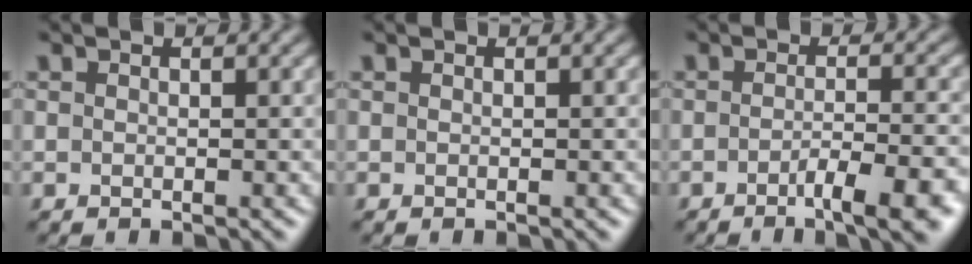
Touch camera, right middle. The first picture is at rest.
{"total": 0.0}
{"total": 6.5, "force": [-3.1, 1.7, 5.5], "torque": [-0.066, -0.002, -0.040]}